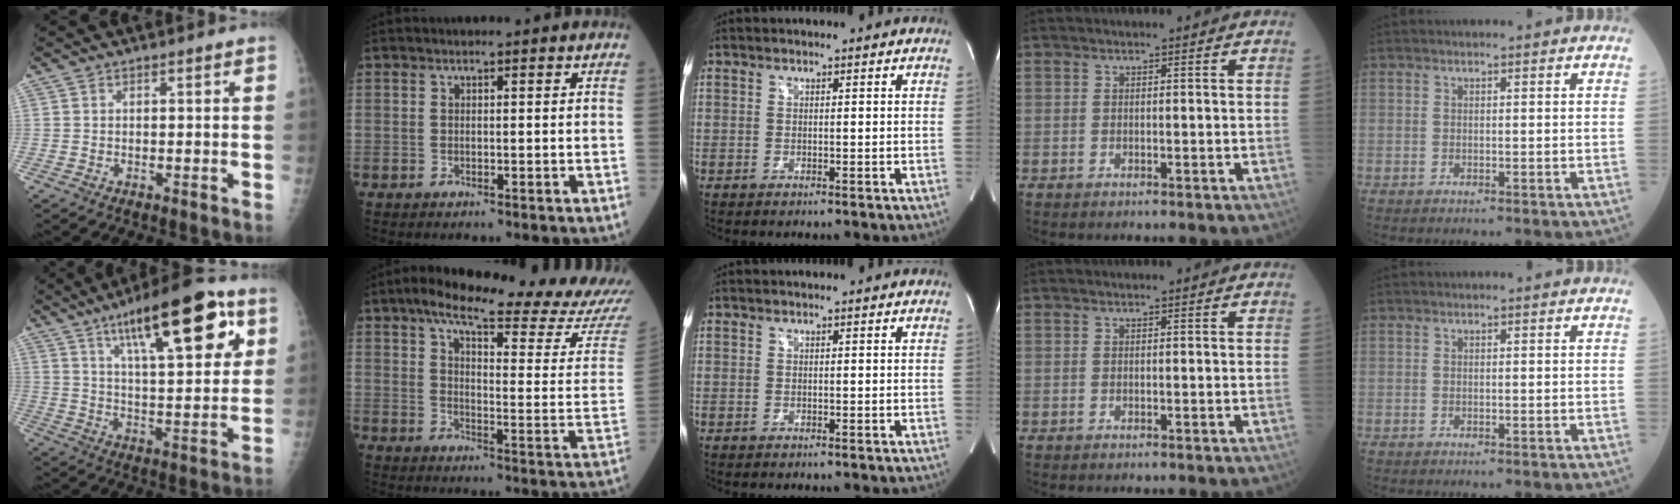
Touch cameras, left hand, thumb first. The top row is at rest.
{"thumb": {"total": 20.6, "force": [9.9, 6.6, 16.9], "torque": [-0.222, -0.026, 0.152]}, "index": {"total": 23.8, "force": [21.0, 0.8, 11.2], "torque": [-0.168, -0.068, 0.260]}}